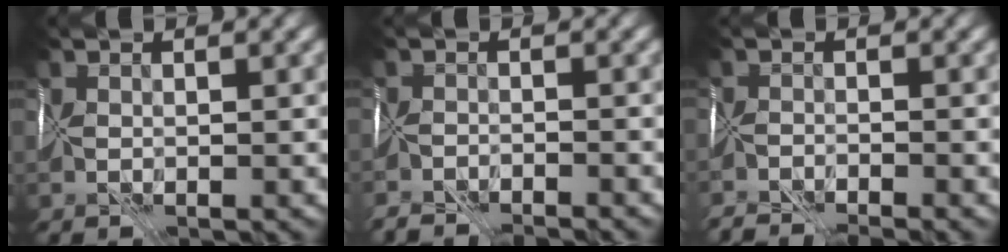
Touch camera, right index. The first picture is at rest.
{"total": 5.2, "force": [-5.1, 0.7, 0.6], "torque": [-0.003, -0.008, -0.076]}
{"total": 5.4, "force": [-5.1, 0.9, 1.5], "torque": [-0.025, -0.012, -0.078]}